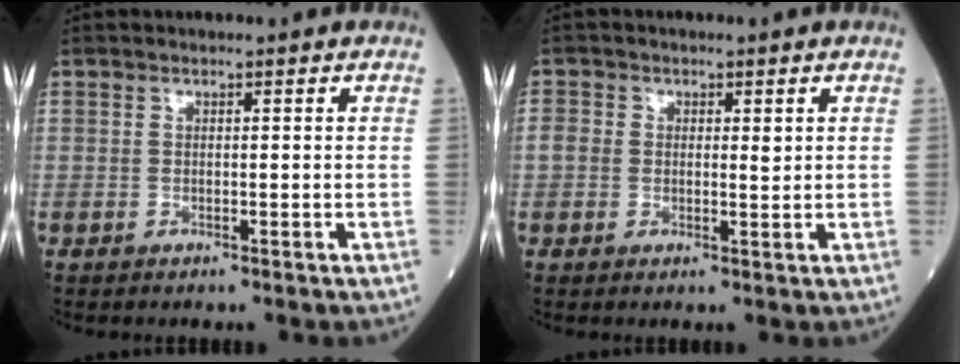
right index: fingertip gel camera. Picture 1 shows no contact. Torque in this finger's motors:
{"motor_torque": [0.06, -0.12, 0.01, 0.00]}